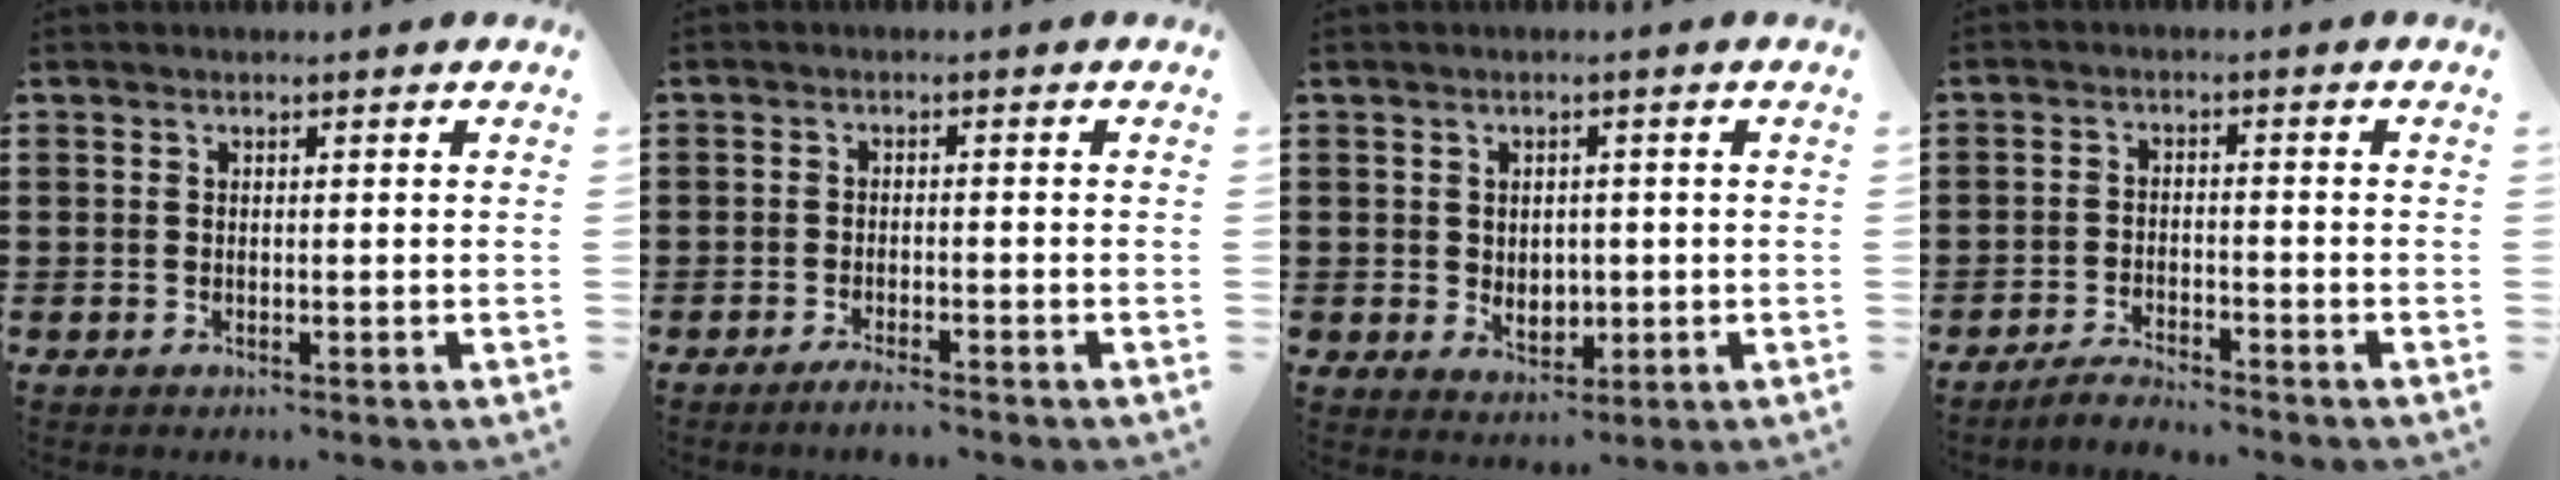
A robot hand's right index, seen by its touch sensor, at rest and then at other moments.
{"total": 2.0, "force": [-1.9, 0.0, 0.7], "torque": [-0.014, 0.001, -0.035]}
{"total": 2.6, "force": [0.3, 2.4, 1.1], "torque": [-0.022, 0.005, 0.001]}
{"total": 2.8, "force": [-2.8, 0.1, 0.3], "torque": [-0.010, 0.003, -0.057]}